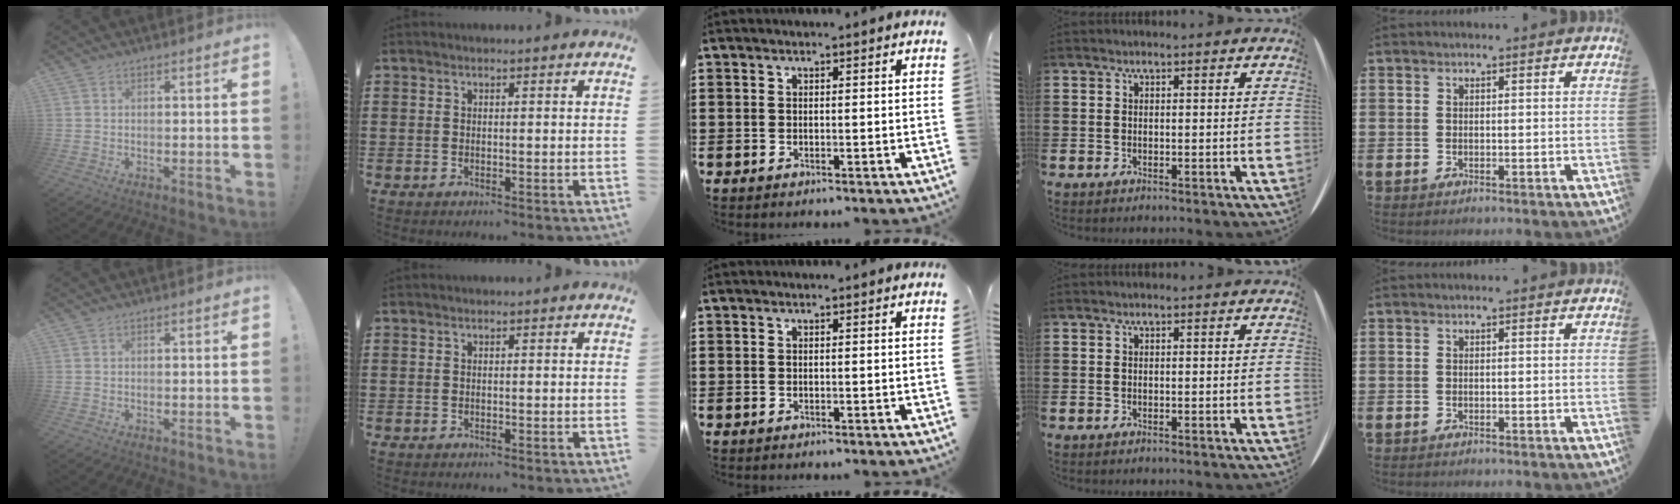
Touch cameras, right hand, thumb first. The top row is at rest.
{}